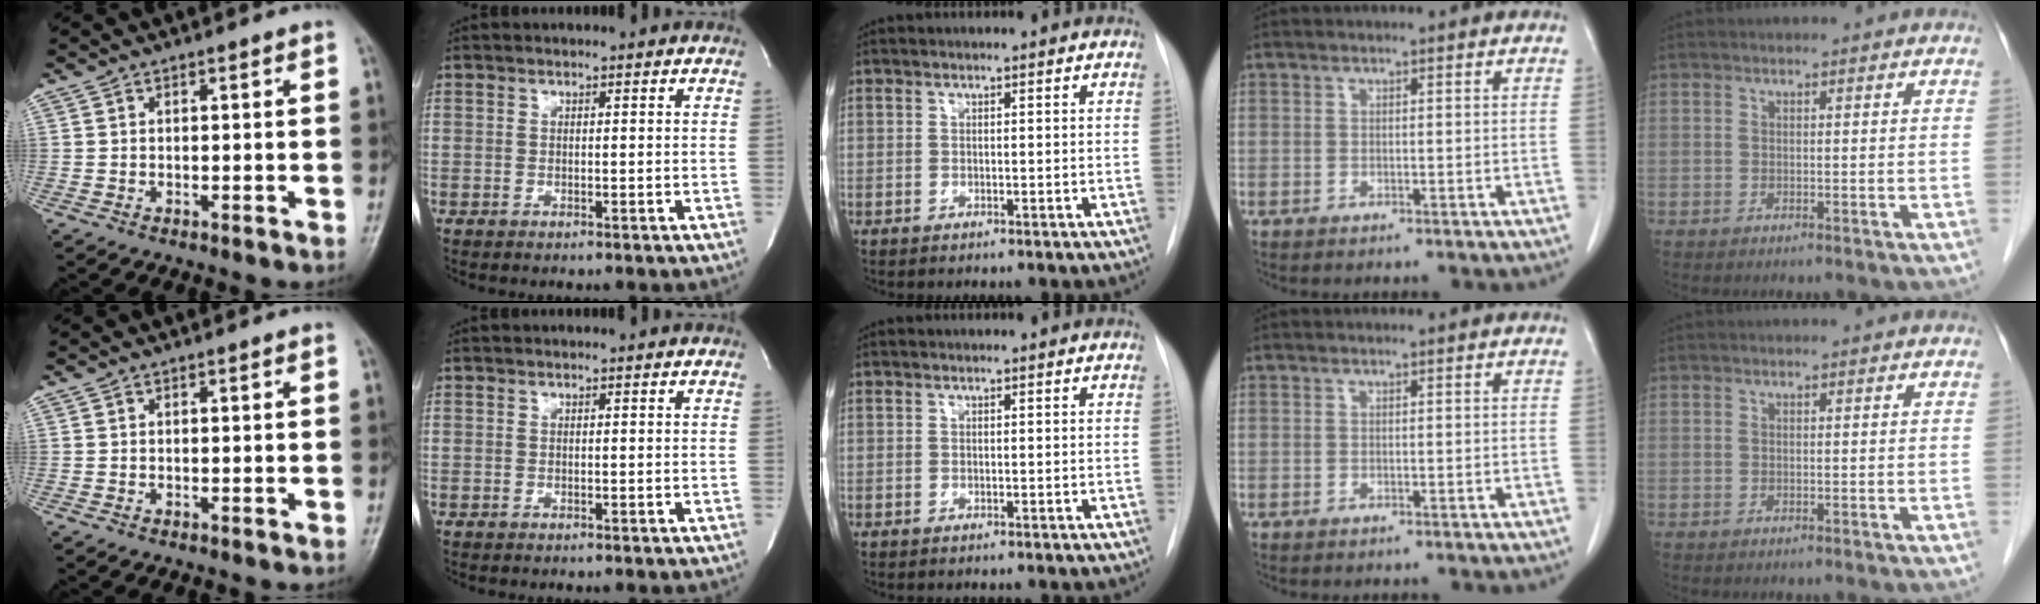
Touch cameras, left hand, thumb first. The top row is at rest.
{}